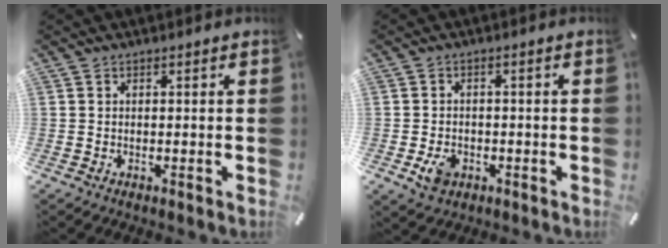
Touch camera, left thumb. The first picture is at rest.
{"total": 4.6, "force": [-1.7, 3.5, 2.4], "torque": [-0.044, 0.001, -0.032]}